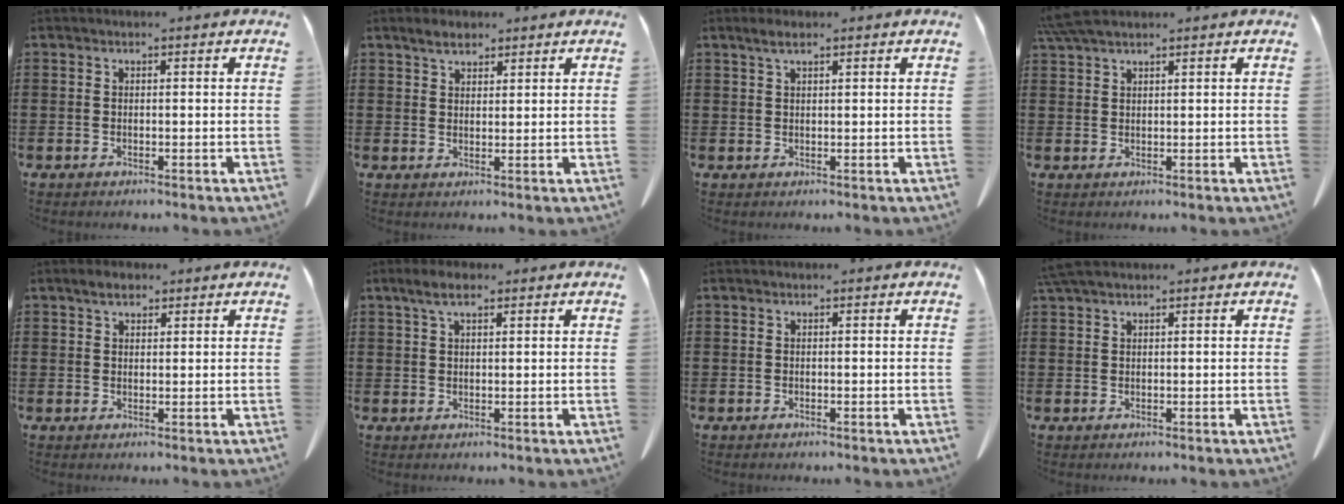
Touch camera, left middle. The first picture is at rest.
{"total": 3.1, "force": [2.5, 1.3, 1.3], "torque": [-0.023, 0.001, 0.047]}
{"total": 2.0, "force": [1.2, 0.5, 1.6], "torque": [-0.033, 0.003, 0.022]}
{"total": 3.8, "force": [3.2, 0.5, 2.1], "torque": [-0.050, 0.000, 0.061]}
{"total": 2.6, "force": [2.0, 1.2, 1.3], "torque": [-0.023, 0.002, 0.036]}
{"total": 4.0, "force": [2.3, 1.4, 3.0], "torque": [-0.064, 0.004, 0.042]}
{"total": 0.0}
{"total": 2.2, "force": [1.7, 0.2, 1.4], "torque": [-0.031, -0.001, 0.033]}